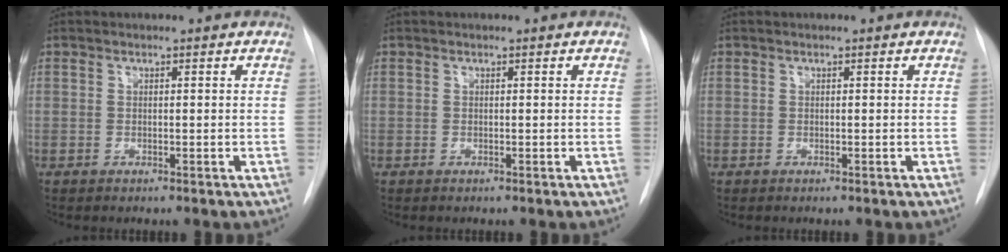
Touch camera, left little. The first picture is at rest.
{"total": 0.0}
{"total": 0.0}